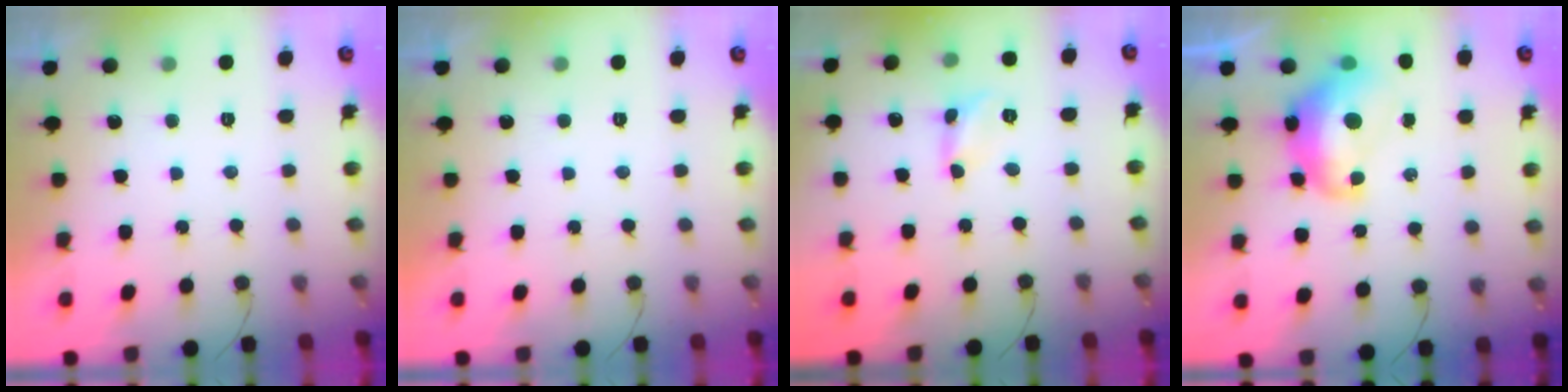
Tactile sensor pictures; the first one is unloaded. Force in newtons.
{"total": 0.0}
{"total": 2.3, "press": 2.3, "slide": 0.2}
{"total": 13.2, "press": 13.1, "slide": 1.5}